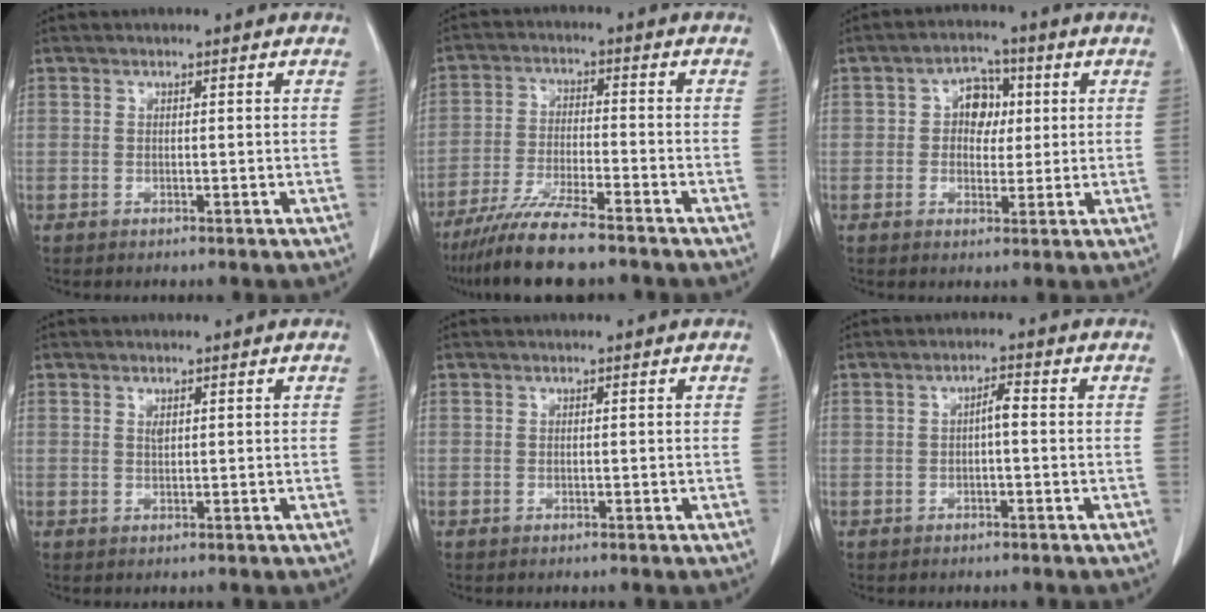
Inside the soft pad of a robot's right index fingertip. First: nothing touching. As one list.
[{"total": 10.3, "force": [-8.5, 0.4, 5.9], "torque": [-0.102, -0.028, -0.145]}, {"total": 5.1, "force": [0.9, 3.7, 3.4], "torque": [-0.051, 0.015, 0.015]}, {"total": 0.9, "force": [0.5, 0.3, 0.7], "torque": [-0.015, -0.004, 0.009]}, {"total": 0.0}, {"total": 1.9, "force": [-0.2, 0.4, 1.9], "torque": [-0.032, 0.005, -0.003]}]